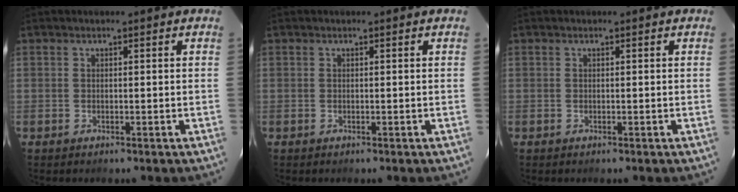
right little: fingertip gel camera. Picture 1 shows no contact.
{"total": 0.0}
{"total": 0.0}